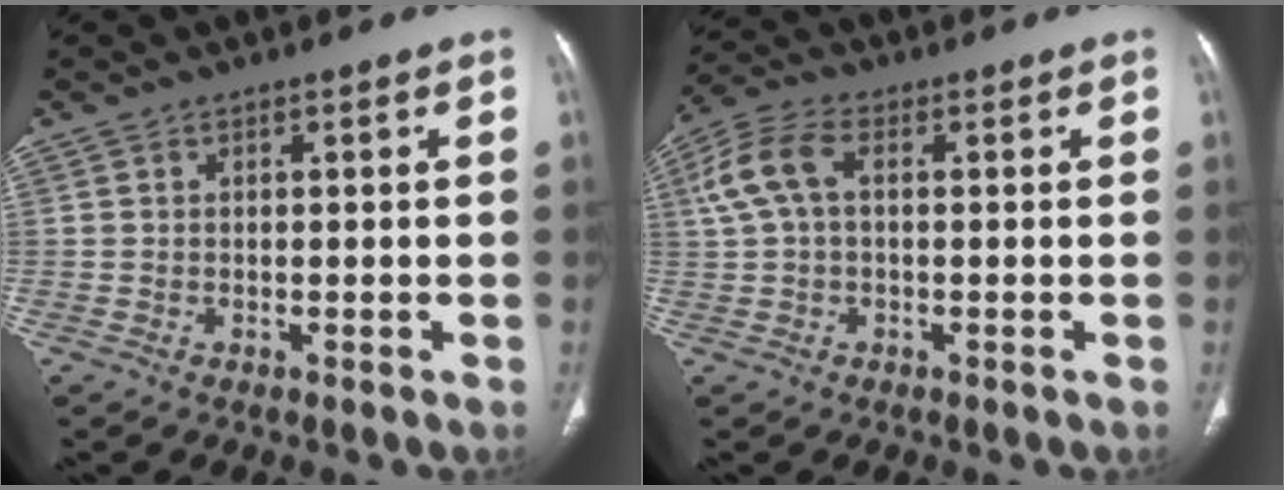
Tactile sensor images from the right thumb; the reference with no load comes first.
{"total": 7.5, "force": [1.2, 4.2, 6.1], "torque": [-0.142, 0.027, 0.021]}